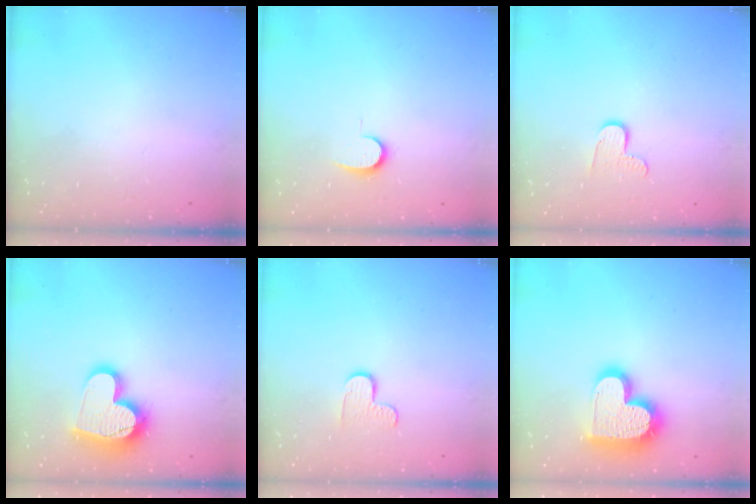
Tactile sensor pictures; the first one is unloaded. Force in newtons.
{"total": 6.8, "press": 6.8, "slide": 0.5}
{"total": 6.8, "press": 6.8, "slide": 0.1}
{"total": 16.4, "press": 16.3, "slide": 1.3}
{"total": 5.8, "press": 5.8, "slide": 0.3}
{"total": 19.5, "press": 19.5, "slide": 1.5}